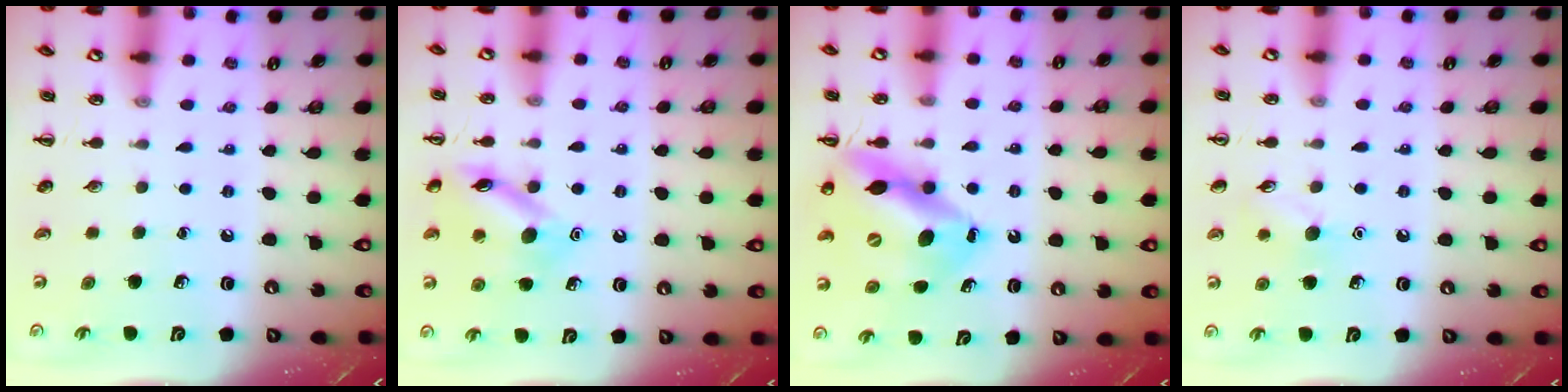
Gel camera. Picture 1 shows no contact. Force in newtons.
{"total": 13.1, "press": 13.1, "slide": 0.7}
{"total": 14.6, "press": 14.0, "slide": 4.1}
{"total": 7.0, "press": 6.8, "slide": 1.6}